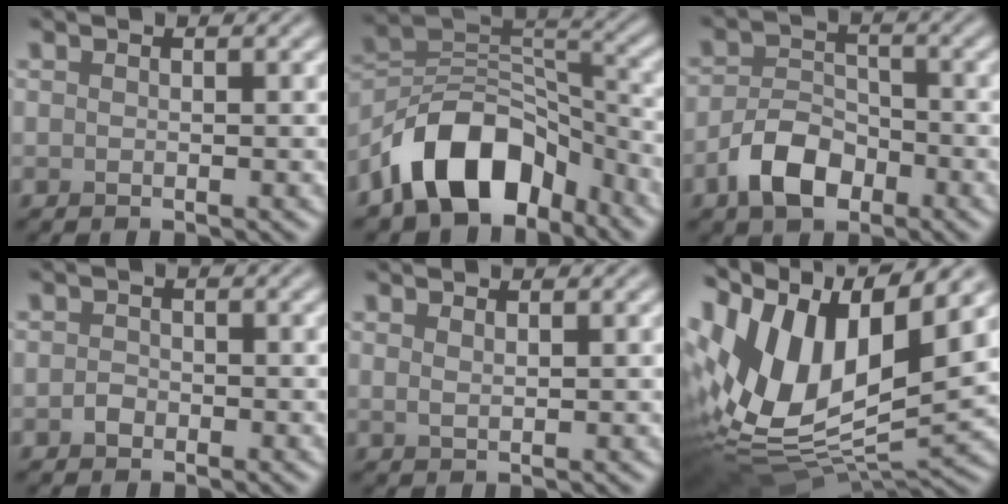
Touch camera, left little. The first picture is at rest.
{"total": 10.2, "force": [-6.4, 5.9, 5.3], "torque": [-0.073, 0.008, -0.123]}
{"total": 4.6, "force": [-2.6, 2.7, 2.8], "torque": [-0.047, 0.004, -0.053]}
{"total": 0.9, "force": [-0.5, 0.7, 0.3], "torque": [-0.006, -0.001, -0.011]}
{"total": 0.9, "force": [0.7, 0.2, 0.5], "torque": [-0.010, -0.002, 0.014]}
{"total": 15.6, "force": [3.9, 8.5, 12.5], "torque": [-0.269, 0.017, 0.067]}